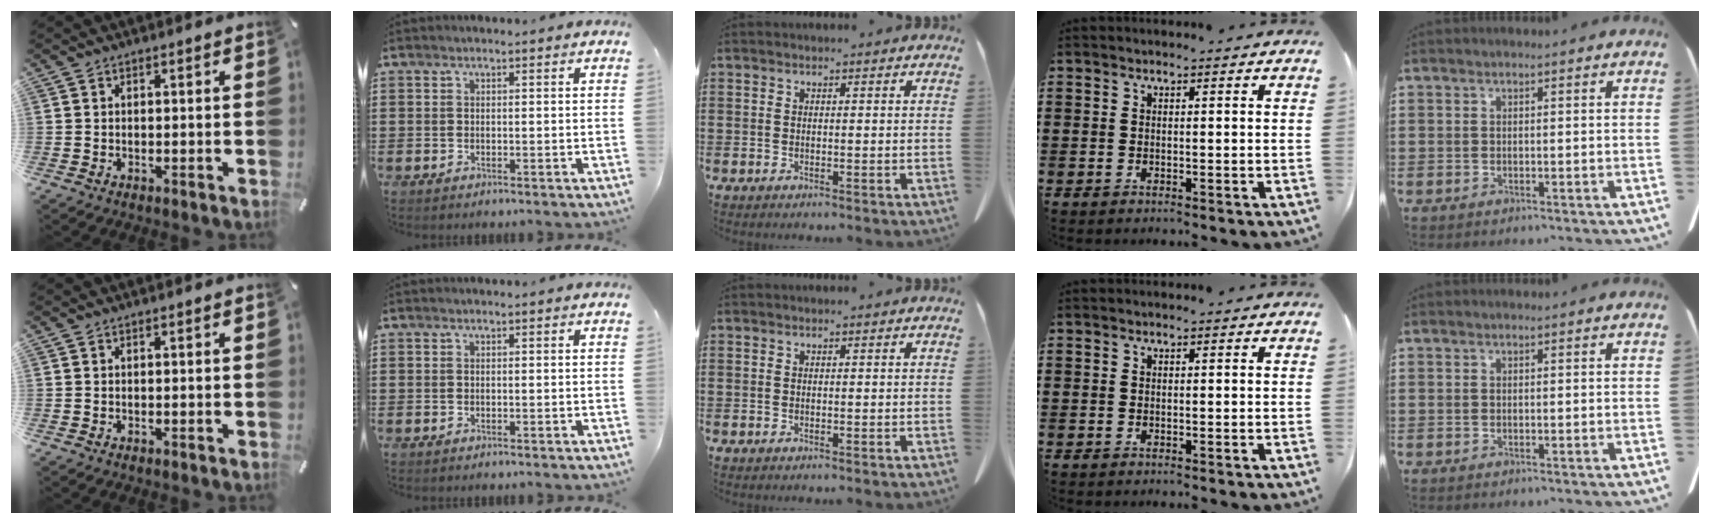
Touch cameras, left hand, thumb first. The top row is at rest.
{}